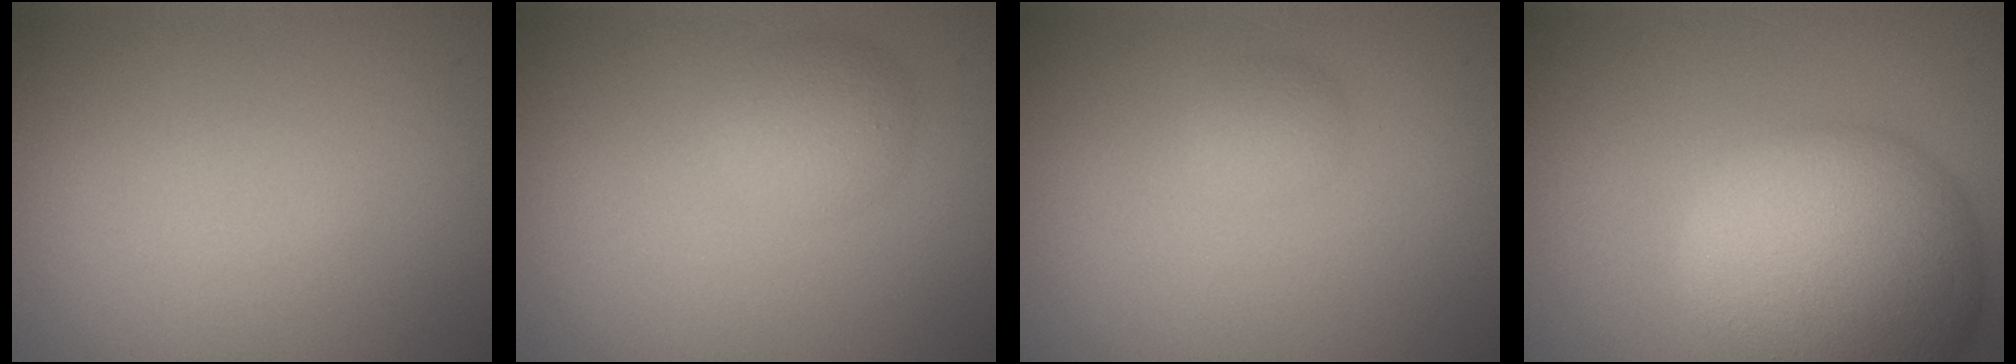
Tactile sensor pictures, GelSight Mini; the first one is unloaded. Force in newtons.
{"total": 2.4, "press": 2.4, "slide": 0.1}
{"total": 1.1, "press": 1.1, "slide": 0.0}
{"total": 12.5, "press": 12.4, "slide": 0.9}